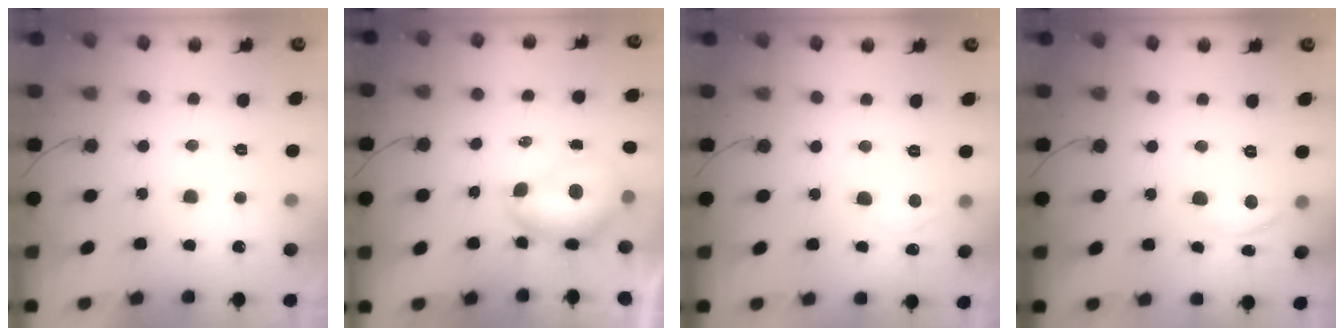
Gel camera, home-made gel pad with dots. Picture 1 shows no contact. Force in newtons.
{"total": 7.7, "press": 7.7, "slide": 0.8}
{"total": 5.6, "press": 5.5, "slide": 0.7}
{"total": 5.4, "press": 5.4, "slide": 0.3}